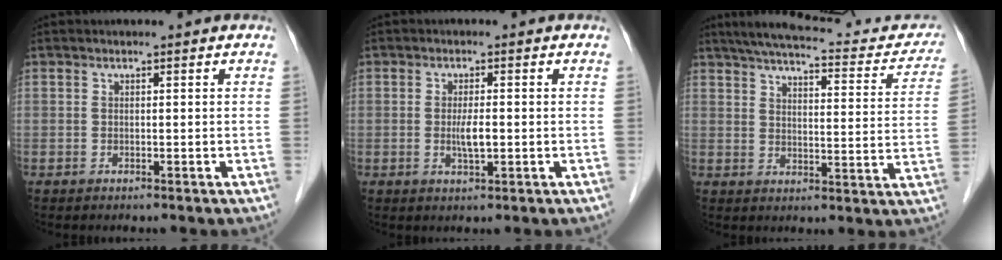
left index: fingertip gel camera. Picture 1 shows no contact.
{"total": 2.9, "force": [-0.4, 0.5, 2.8], "torque": [-0.057, -0.005, -0.007]}
{"total": 22.1, "force": [19.1, 5.0, 9.8], "torque": [-0.133, 0.002, 0.232]}